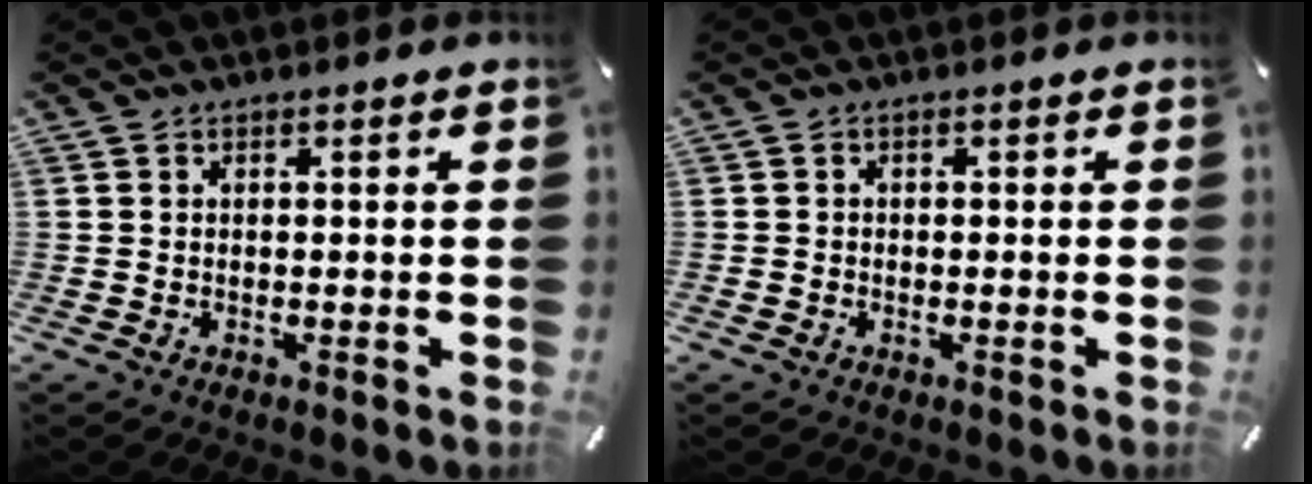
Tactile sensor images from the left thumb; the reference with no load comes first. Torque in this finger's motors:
{"motor_torque": [-0.07, -0.40, 0.04, 0.11, -0.05]}